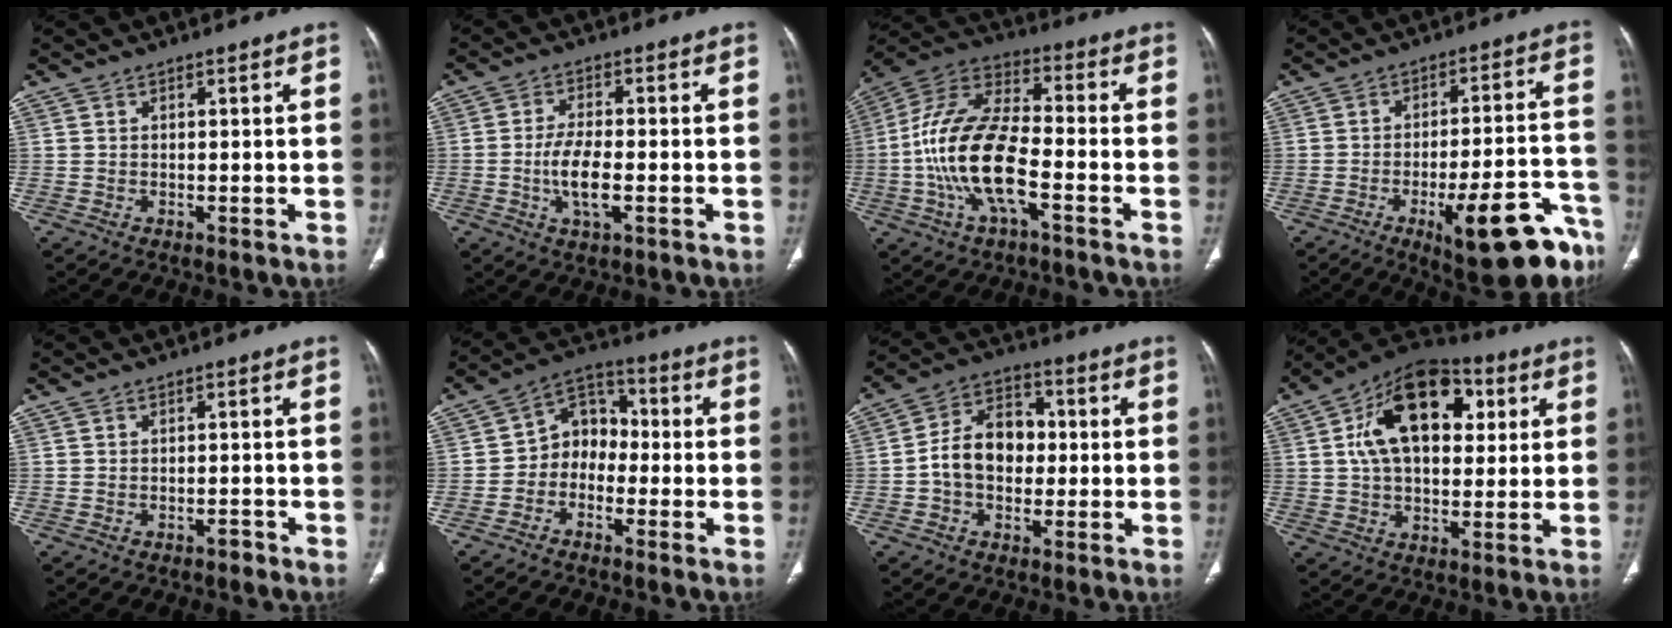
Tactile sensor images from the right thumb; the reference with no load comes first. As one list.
[{"total": 6.8, "force": [-1.7, 2.7, 5.9], "torque": [-0.117, 0.006, -0.031]}, {"total": 17.1, "force": [-4.3, 7.2, 14.9], "torque": [-0.299, 0.037, -0.085]}, {"total": 19.9, "force": [-10.6, 5.5, 15.9], "torque": [-0.145, 0.068, -0.138]}, {"total": 1.2, "force": [-1.0, 0.6, 0.3], "torque": [-0.002, 0.008, -0.014]}, {"total": 7.9, "force": [-1.9, 6.4, 4.1], "torque": [-0.033, 0.039, -0.054]}, {"total": 11.1, "force": [-0.5, 8.2, 7.5], "torque": [-0.108, 0.032, -0.020]}, {"total": 19.0, "force": [5.2, 11.5, 14.2], "torque": [-0.198, 0.009, 0.075]}]